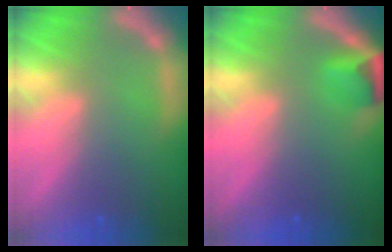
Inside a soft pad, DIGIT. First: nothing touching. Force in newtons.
{"total": 2.9}